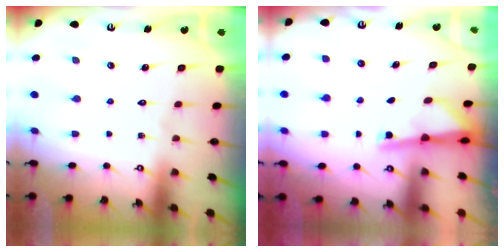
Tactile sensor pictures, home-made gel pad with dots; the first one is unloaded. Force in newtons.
{"total": 2.9, "press": 2.8, "slide": 0.5}